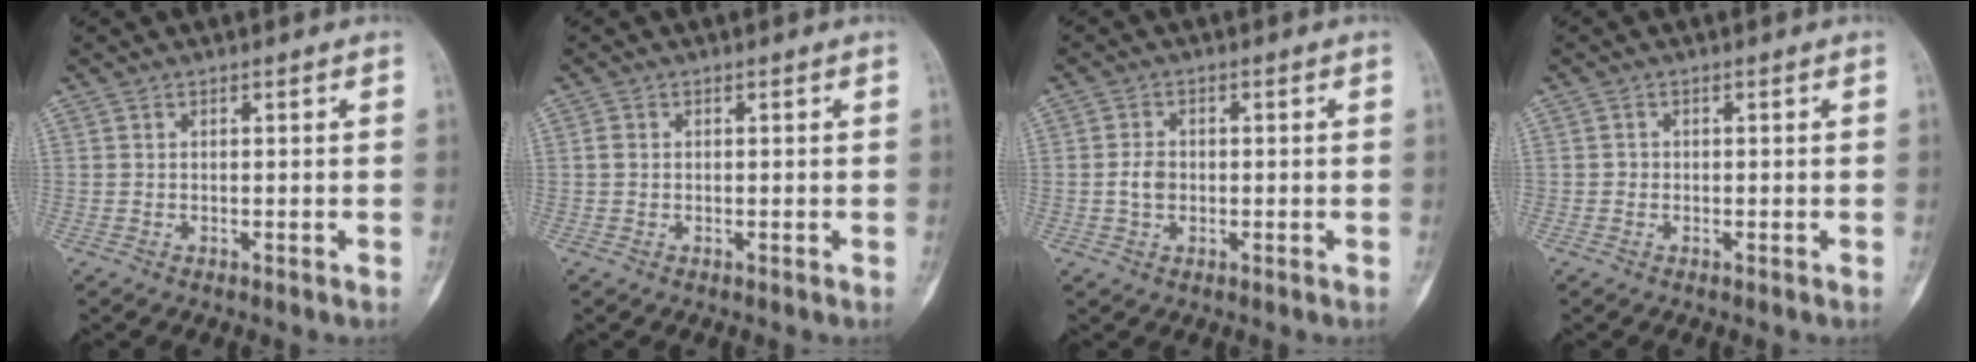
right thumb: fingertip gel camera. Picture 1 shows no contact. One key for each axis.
{"total": 1.0, "fx": 0.0, "fy": 0.8, "fz": 0.6, "tx": -0.010, "ty": 0.001, "tz": 0.000}
{"total": 3.0, "fx": -0.3, "fy": 2.3, "fz": 2.0, "tx": -0.031, "ty": 0.007, "tz": -0.010}
{"total": 0.8, "fx": -0.1, "fy": 0.8, "fz": 0.2, "tx": 0.002, "ty": 0.003, "tz": -0.003}